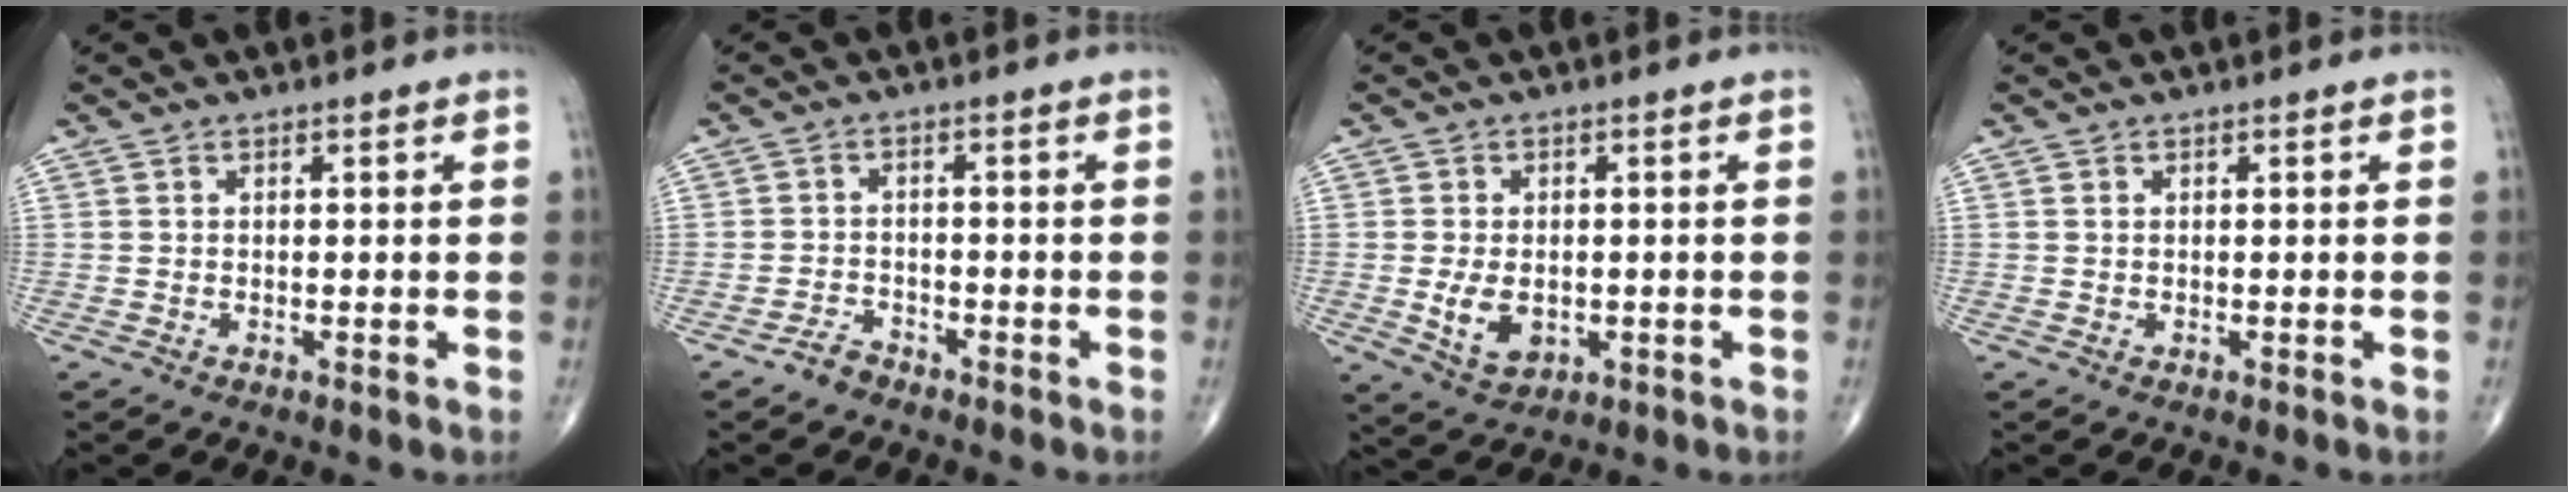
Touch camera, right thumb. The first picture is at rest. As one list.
[{"total": 2.4, "force": [-1.8, 1.4, 0.5], "torque": [-0.013, 0.008, -0.035]}, {"total": 6.2, "force": [-1.0, 4.1, 4.5], "torque": [-0.074, -0.008, -0.007]}, {"total": 0.0}]